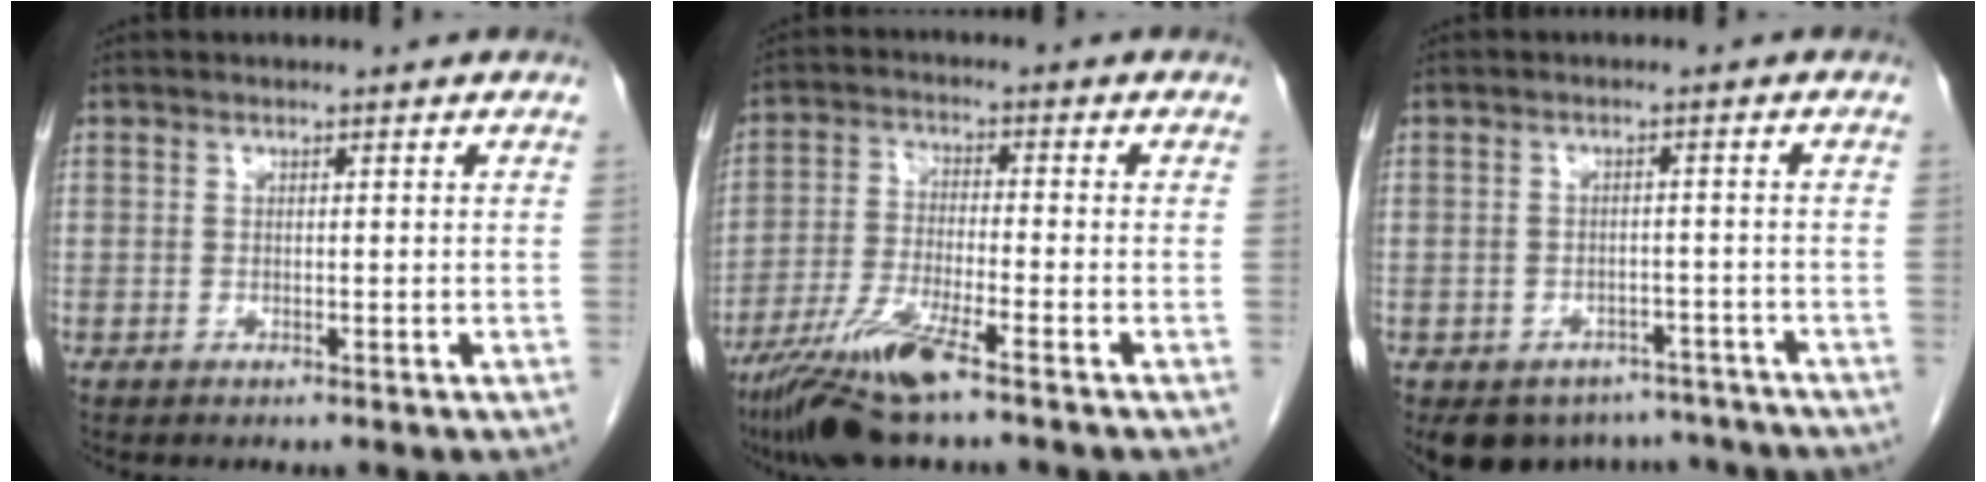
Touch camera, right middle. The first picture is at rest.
{"total": 9.9, "force": [-6.7, 0.6, 7.3], "torque": [-0.151, -0.026, -0.126]}
{"total": 9.5, "force": [-7.5, 5.5, 1.5], "torque": [-0.013, 0.011, -0.089]}